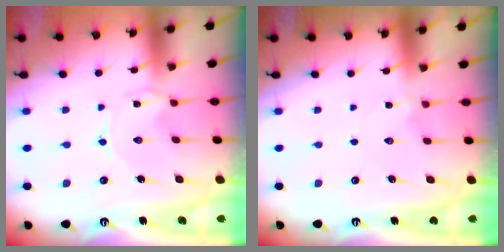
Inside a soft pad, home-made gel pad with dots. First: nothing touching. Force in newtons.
{"total": 2.4, "press": 2.4, "slide": 0.4}